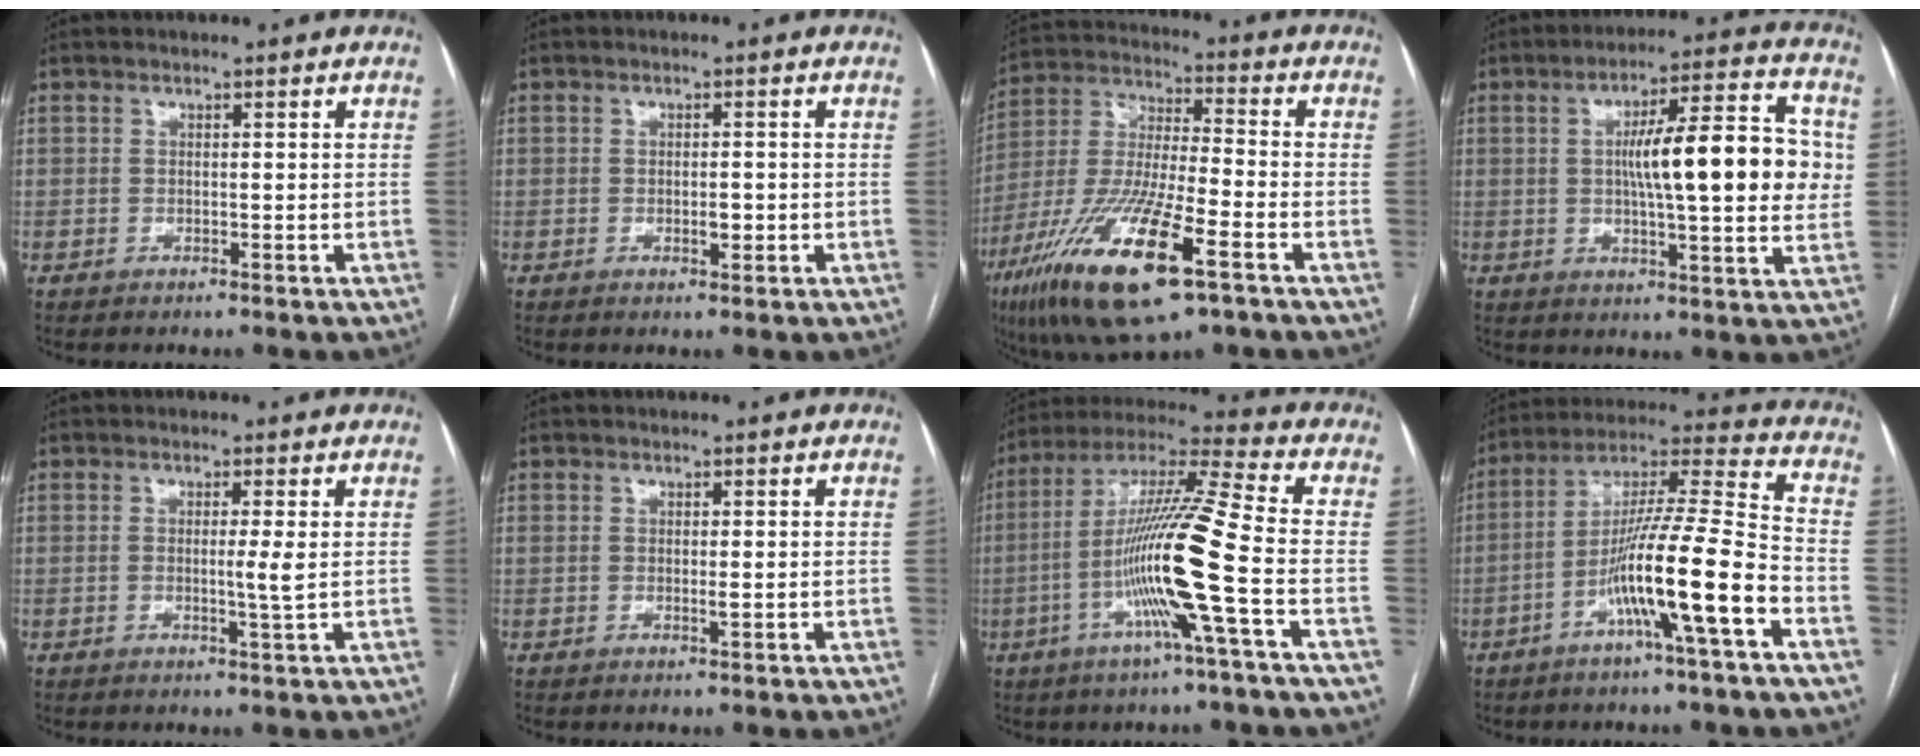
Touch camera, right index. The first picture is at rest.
{"total": 1.9, "force": [-0.5, 0.7, 1.7], "torque": [-0.028, 0.001, -0.007]}
{"total": 19.9, "force": [-9.9, 3.6, 16.8], "torque": [-0.360, -0.038, -0.175]}
{"total": 16.1, "force": [1.6, 2.7, 15.8], "torque": [-0.234, 0.026, 0.020]}
{"total": 2.4, "force": [-0.1, -0.6, 2.3], "torque": [-0.039, -0.004, -0.003]}
{"total": 0.7, "force": [-0.1, 0.0, 0.7], "torque": [-0.015, -0.002, -0.001]}
{"total": 15.9, "force": [-4.5, -1.7, 15.1], "torque": [-0.289, -0.003, -0.095]}
{"total": 15.0, "force": [-6.3, -0.6, 13.6], "torque": [-0.248, 0.007, -0.114]}